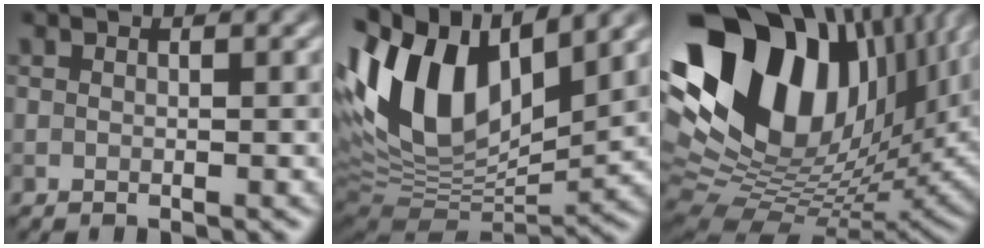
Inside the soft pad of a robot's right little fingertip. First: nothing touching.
{"total": 14.5, "force": [4.4, 7.8, 11.4], "torque": [-0.220, 0.018, 0.073]}
{"total": 19.5, "force": [7.6, 12.0, 13.4], "torque": [-0.268, 0.033, 0.132]}